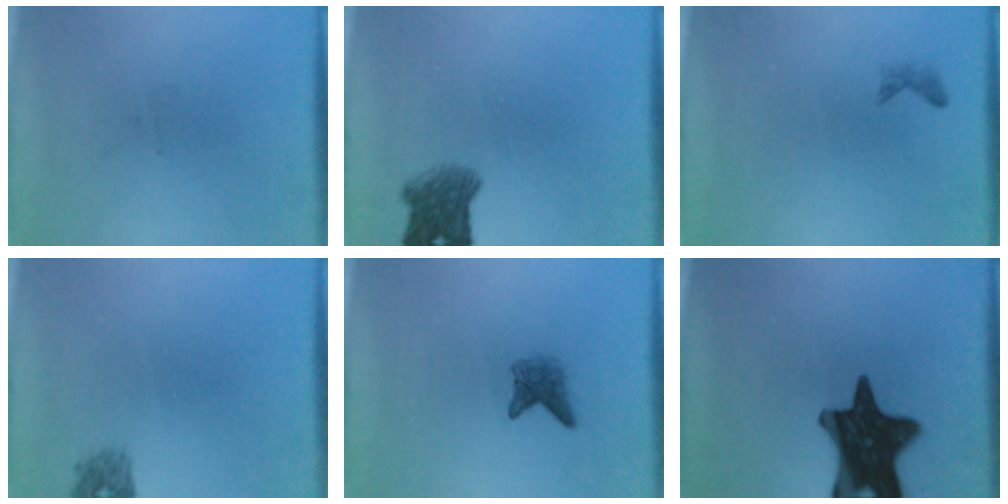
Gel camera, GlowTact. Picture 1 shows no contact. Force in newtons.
{"total": 4.8}
{"total": 0.7}
{"total": 1.4}
{"total": 2.4}
{"total": 15.6}